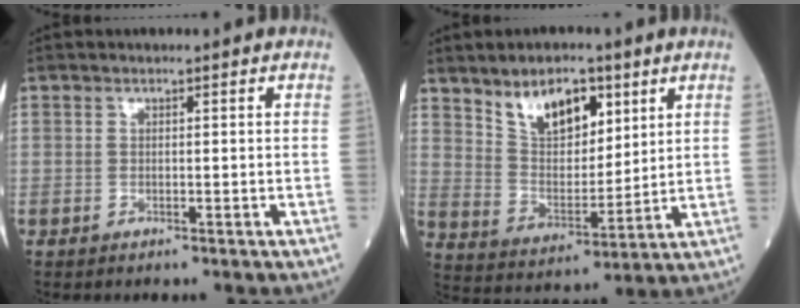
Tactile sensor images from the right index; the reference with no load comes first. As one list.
[{"total": 10.7, "force": [6.3, 5.2, 6.9], "torque": [-0.125, 0.008, 0.125]}]